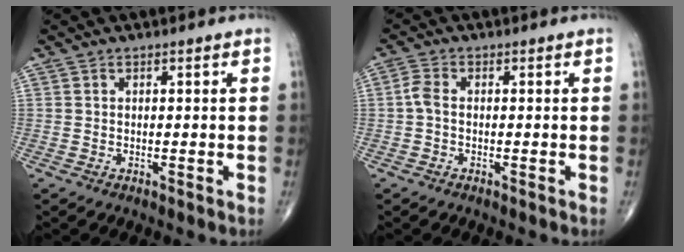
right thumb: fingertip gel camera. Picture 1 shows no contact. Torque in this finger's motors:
{"motor_torque": [-0.24, 0.26, 0.35, -0.02, 0.01]}